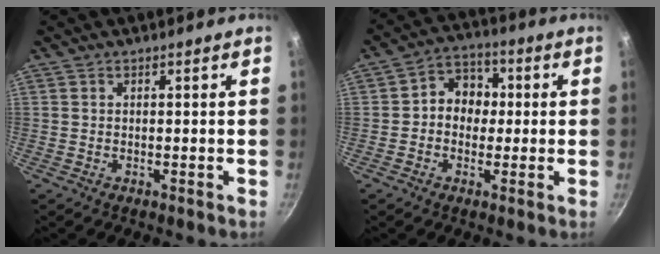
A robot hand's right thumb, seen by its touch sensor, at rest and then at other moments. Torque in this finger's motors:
{"motor_torque": [-0.25, 0.28, 0.37, 0.42, 0.04]}